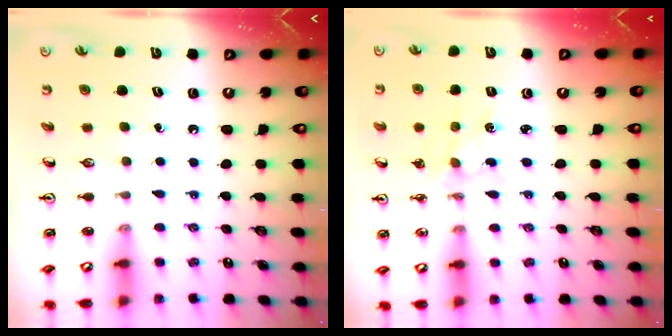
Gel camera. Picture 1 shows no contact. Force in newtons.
{"total": 2.7, "press": 2.6, "slide": 0.4}